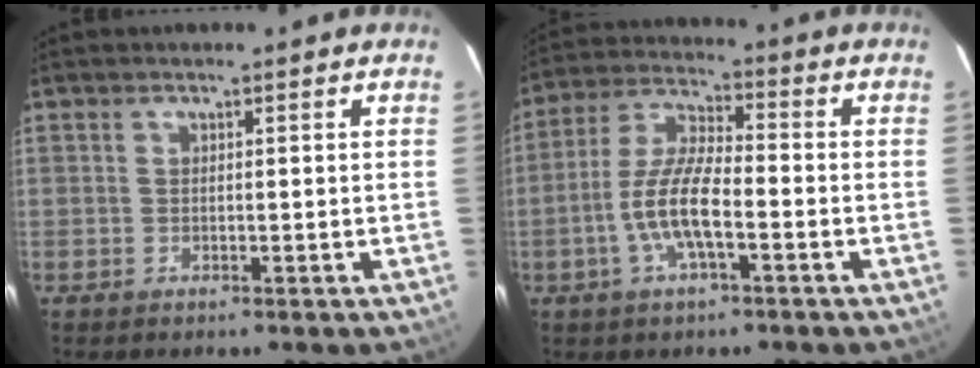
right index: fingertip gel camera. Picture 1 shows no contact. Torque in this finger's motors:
{"motor_torque": [0.99, -0.69, 0.83, 0.19]}